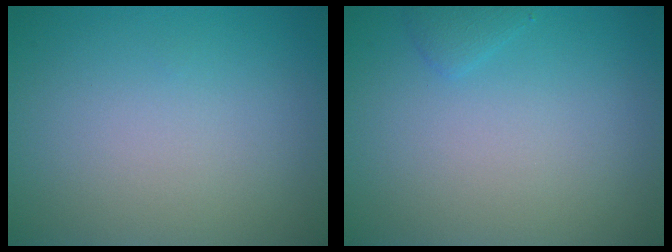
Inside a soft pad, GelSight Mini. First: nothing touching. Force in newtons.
{"total": 0.9, "press": 0.9, "slide": 0.1}